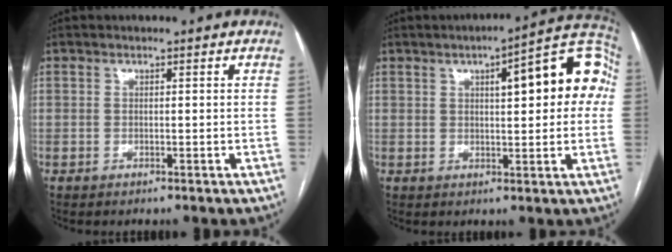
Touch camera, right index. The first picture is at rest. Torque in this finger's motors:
{"motor_torque": [1.03, 0.51, 0.29, 0.08]}